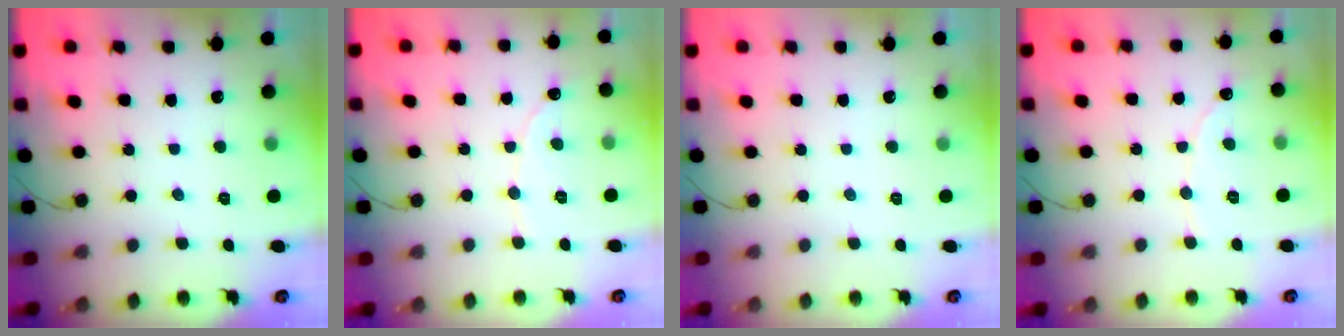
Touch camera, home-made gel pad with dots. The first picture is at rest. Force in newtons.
{"total": 2.3, "press": 2.3, "slide": 0.2}
{"total": 0.0}
{"total": 2.3, "press": 2.3, "slide": 0.2}